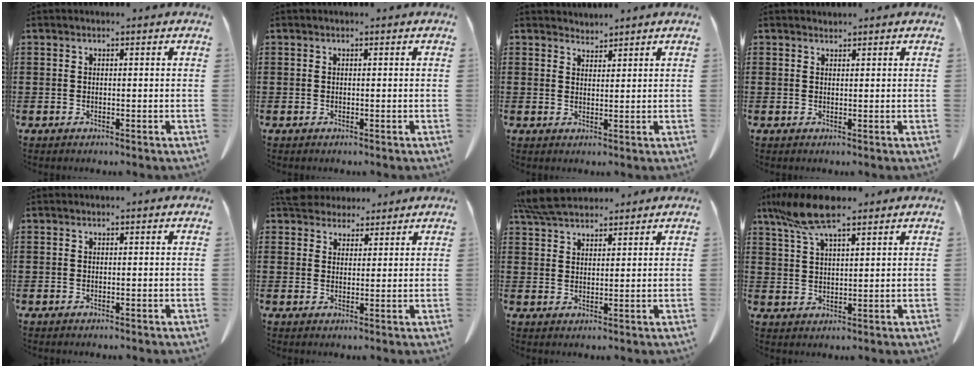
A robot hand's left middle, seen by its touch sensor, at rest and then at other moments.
{"total": 0.0}
{"total": 2.1, "force": [2.1, 0.2, -0.4], "torque": [0.001, -0.005, 0.042]}
{"total": 0.9, "force": [0.9, 0.2, 0.0], "torque": [-0.002, -0.002, 0.019]}
{"total": 0.0}
{"total": 4.6, "force": [4.3, 1.5, 0.7], "torque": [-0.027, -0.006, 0.085]}
{"total": 5.7, "force": [5.2, 1.1, 2.1], "torque": [-0.055, -0.010, 0.101]}
{"total": 8.3, "force": [6.1, 1.9, 5.3], "torque": [-0.118, -0.006, 0.114]}